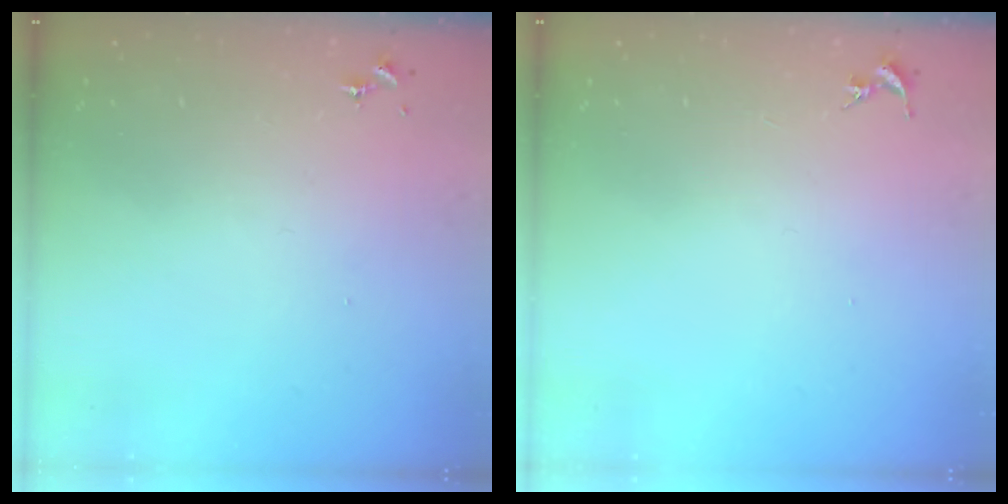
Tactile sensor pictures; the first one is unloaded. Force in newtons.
{"total": 0.0}